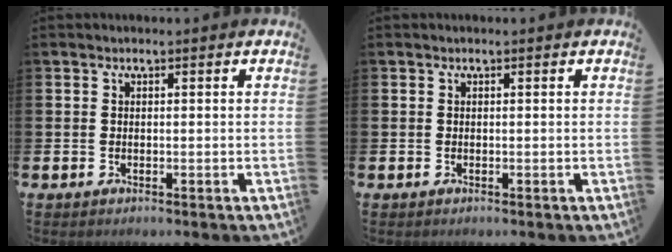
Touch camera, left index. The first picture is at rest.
{"total": 0.0}